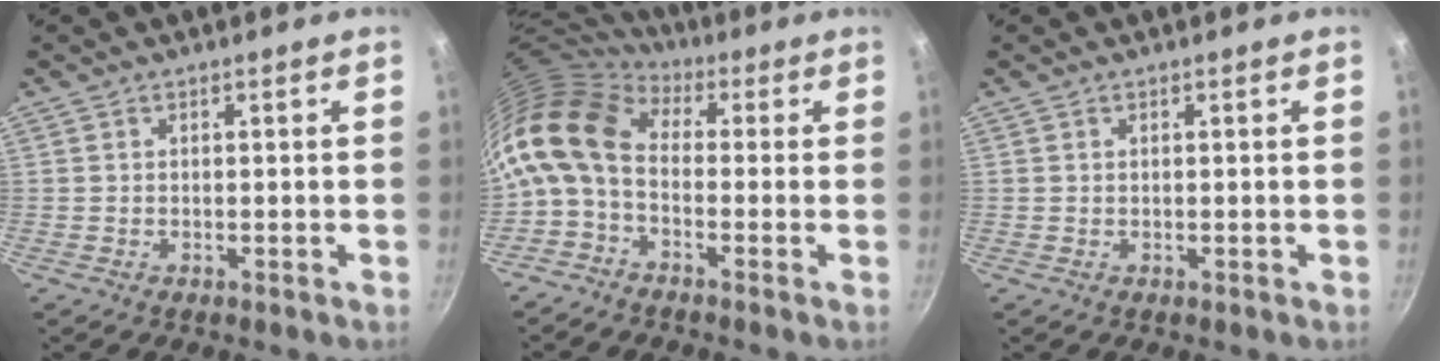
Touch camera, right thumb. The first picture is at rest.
{"total": 13.2, "force": [0.5, 8.4, 10.2], "torque": [-0.198, 0.023, -0.012]}
{"total": 0.0}